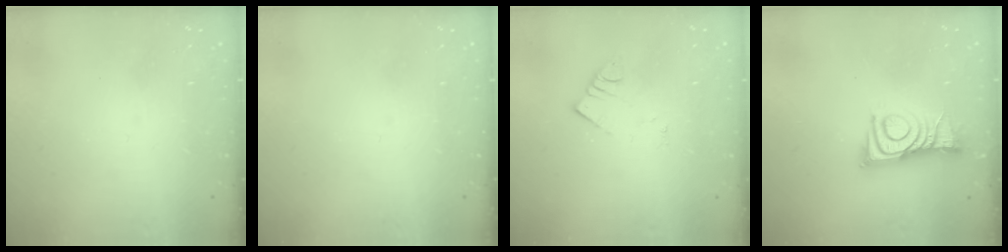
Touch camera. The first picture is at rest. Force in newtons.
{"total": 0.0}
{"total": 3.3, "press": 3.3, "slide": 0.2}
{"total": 11.0, "press": 11.0, "slide": 0.4}